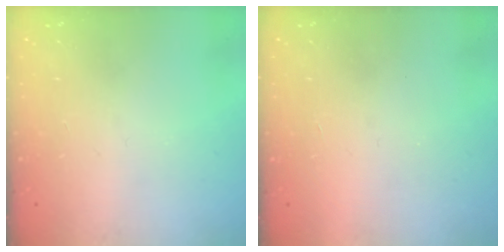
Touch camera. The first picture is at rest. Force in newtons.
{"total": 1.6, "press": 1.6, "slide": 0.1}